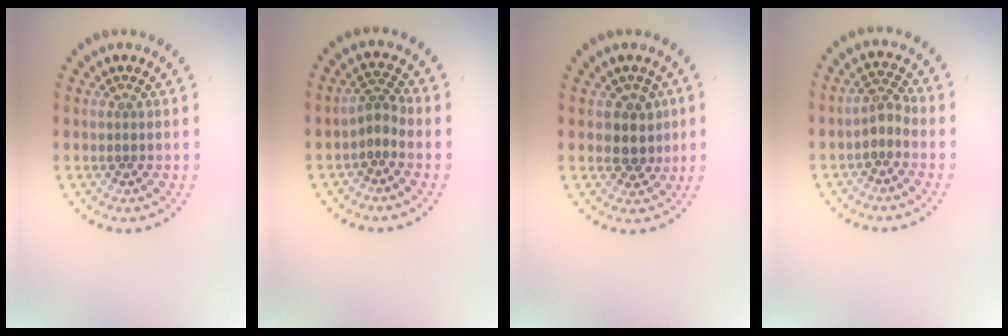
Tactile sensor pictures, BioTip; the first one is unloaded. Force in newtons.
{"total": 2.0, "press": 1.3, "slide": 1.4}
{"total": 2.8, "press": 2.5, "slide": 1.2}
{"total": 1.9, "press": 1.5, "slide": 1.1}